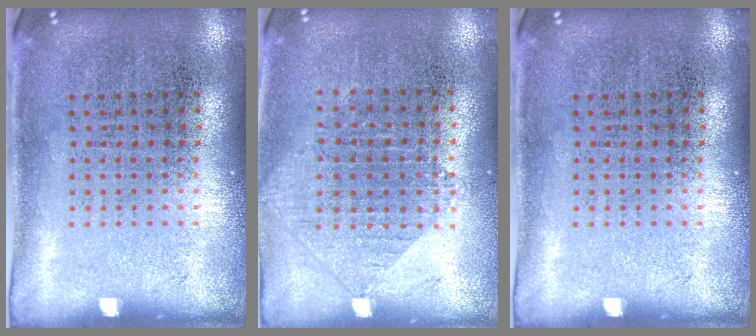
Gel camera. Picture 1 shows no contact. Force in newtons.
{"total": 0.9, "press": 0.9, "slide": 0.2}
{"total": 0.0}